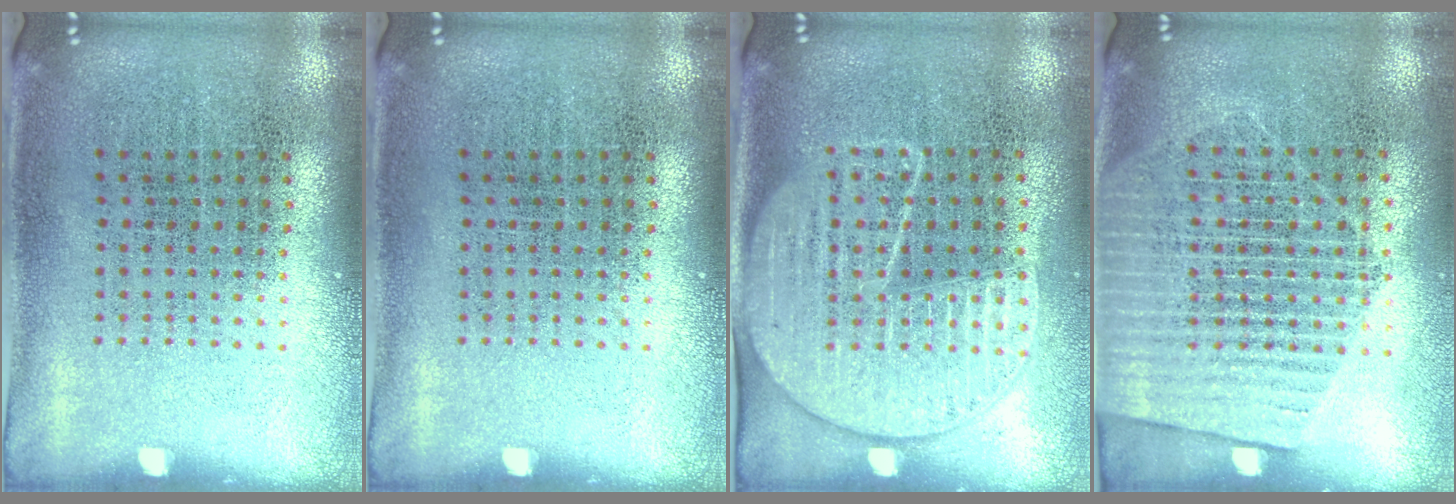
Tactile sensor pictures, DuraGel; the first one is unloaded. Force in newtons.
{"total": 0.0}
{"total": 1.8, "press": 1.6, "slide": 0.9}
{"total": 1.5, "press": 1.3, "slide": 0.7}